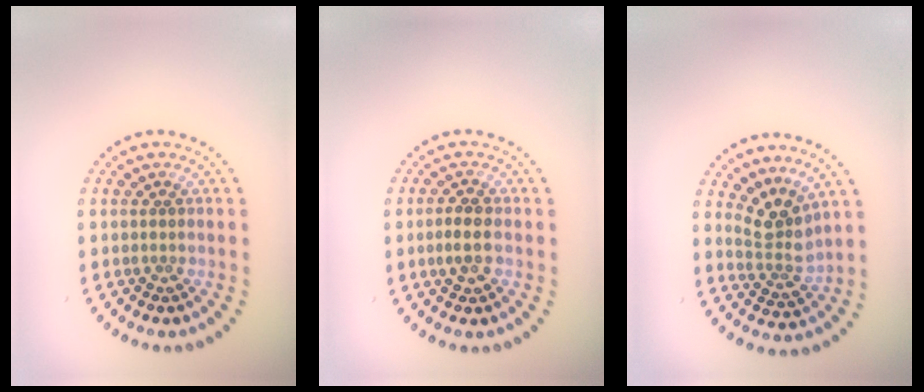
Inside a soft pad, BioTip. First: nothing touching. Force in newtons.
{"total": 2.3, "press": 2.2, "slide": 0.3}
{"total": 3.3, "press": 2.3, "slide": 2.4}